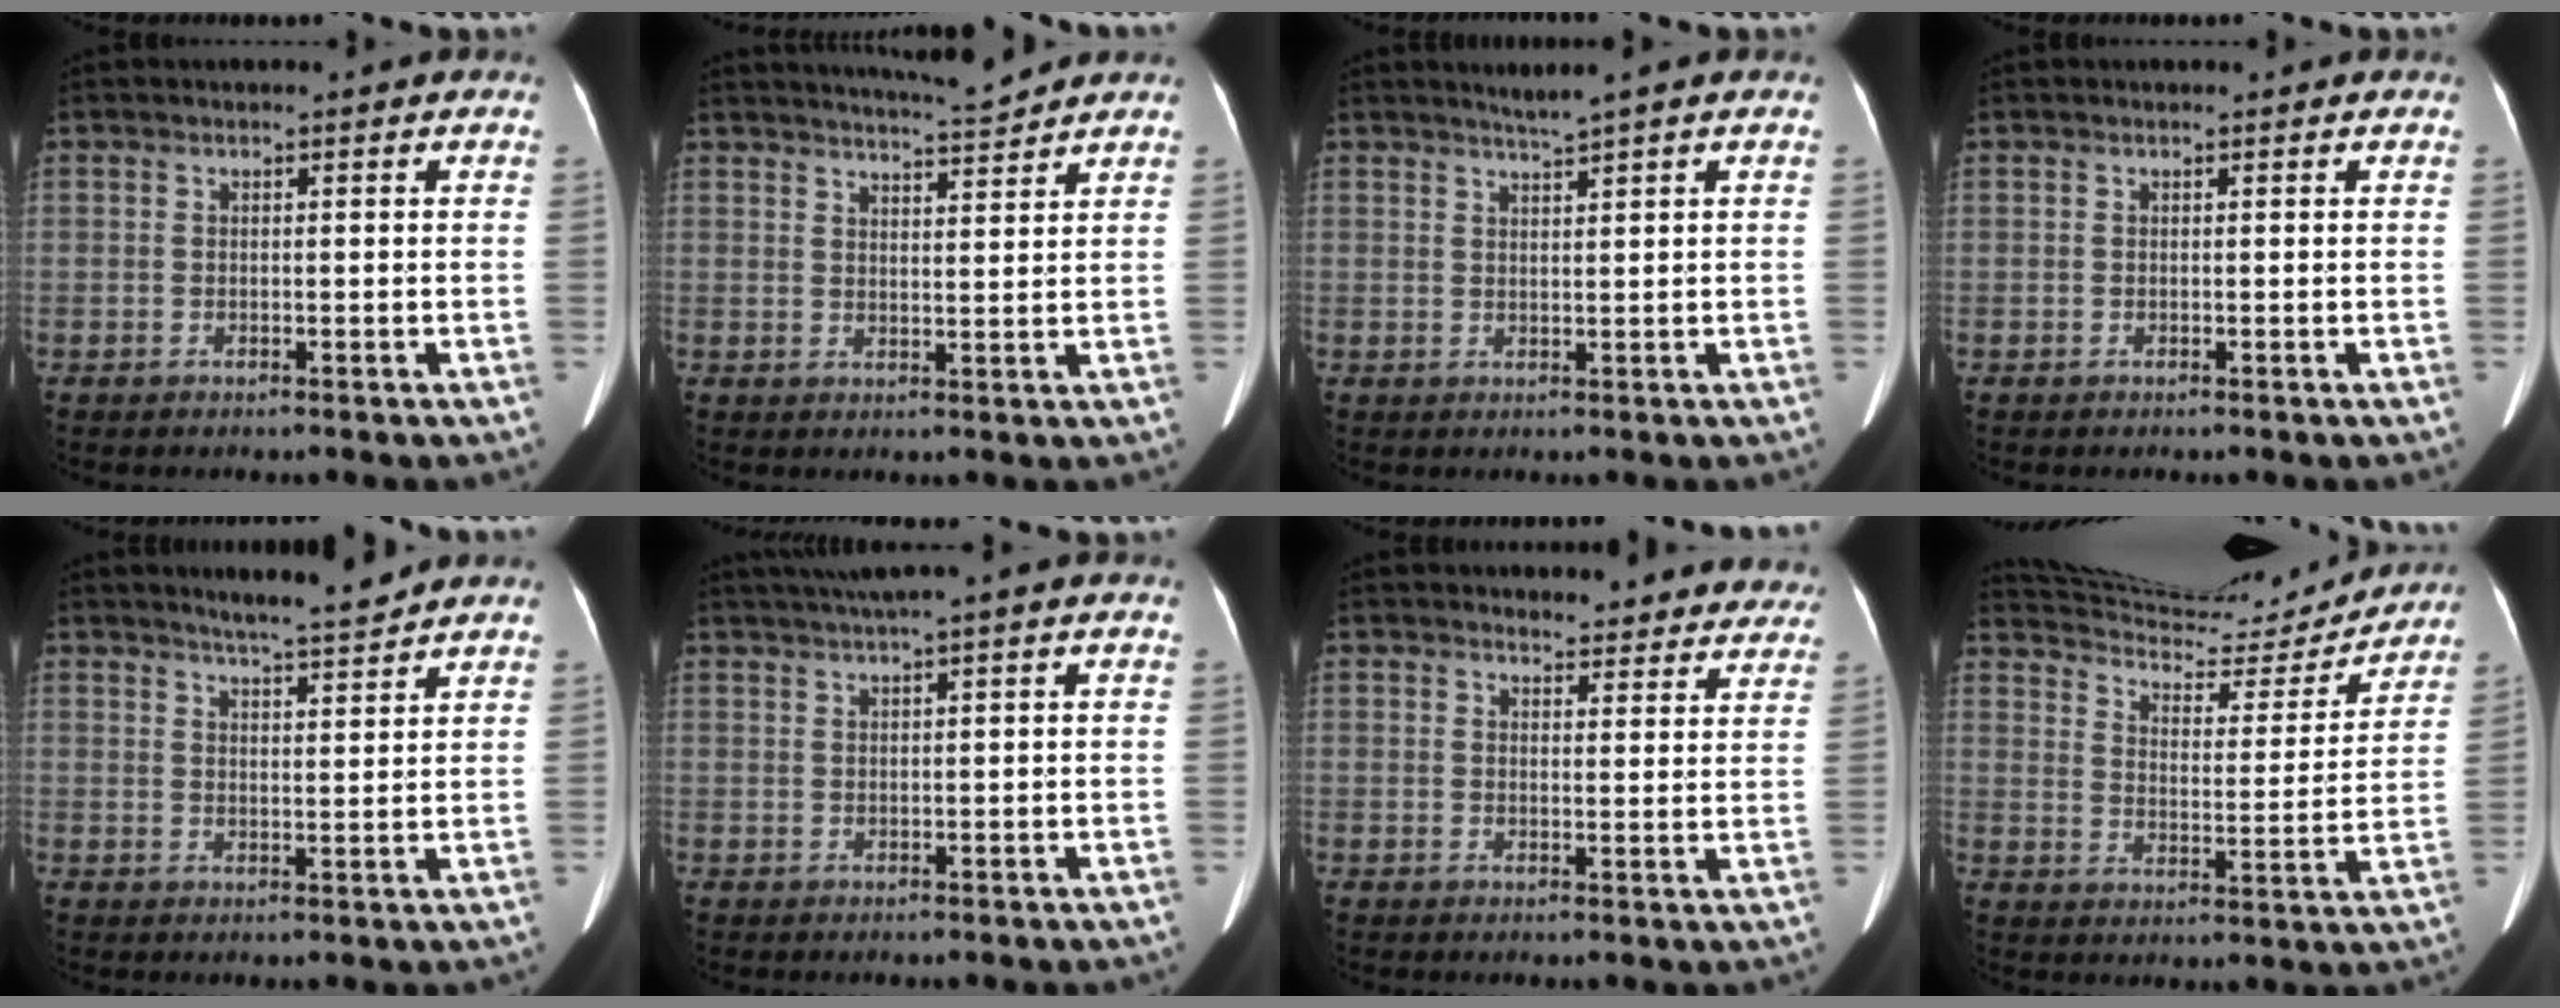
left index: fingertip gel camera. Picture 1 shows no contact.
{"total": 6.0, "force": [5.8, -0.8, 1.3], "torque": [-0.028, -0.001, 0.088]}
{"total": 2.1, "force": [1.7, -0.9, 0.8], "torque": [-0.017, -0.002, 0.035]}
{"total": 0.0}
{"total": 5.7, "force": [5.2, -0.4, 2.2], "torque": [-0.043, -0.003, 0.083]}
{"total": 4.1, "force": [2.6, -0.8, 3.0], "torque": [-0.059, 0.020, 0.052]}
{"total": 9.3, "force": [8.9, 2.6, 1.1], "torque": [0.024, -0.007, 0.081]}
{"total": 18.4, "force": [17.8, 2.6, 4.2], "torque": [-0.067, -0.020, 0.251]}